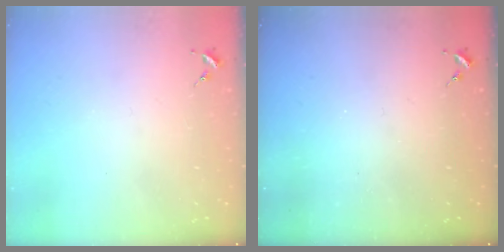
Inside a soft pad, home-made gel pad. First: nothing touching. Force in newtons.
{"total": 0.0}